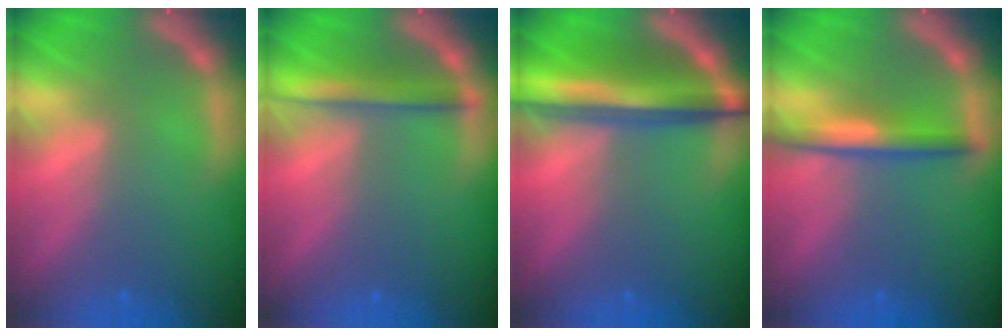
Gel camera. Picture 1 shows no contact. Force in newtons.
{"total": 3.5}
{"total": 8.1}
{"total": 3.5}